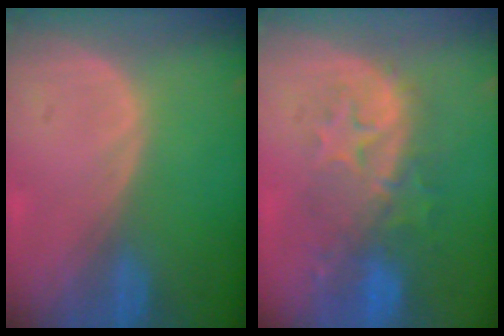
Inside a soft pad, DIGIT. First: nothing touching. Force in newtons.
{"total": 9.4, "press": 8.7, "slide": 3.7}